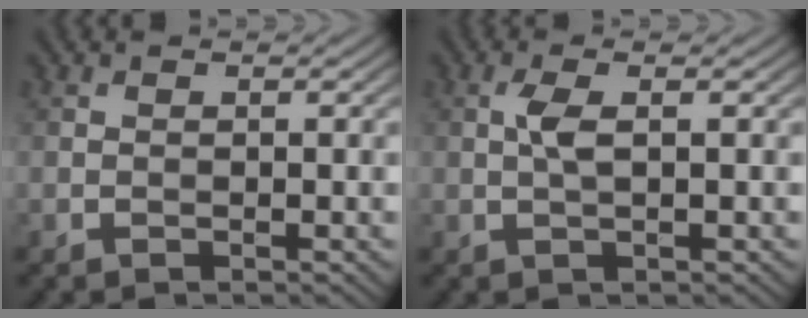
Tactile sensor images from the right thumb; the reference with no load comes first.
{"total": 2.3, "force": [0.4, 0.6, 2.2], "torque": [-0.054, 0.007, 0.006]}